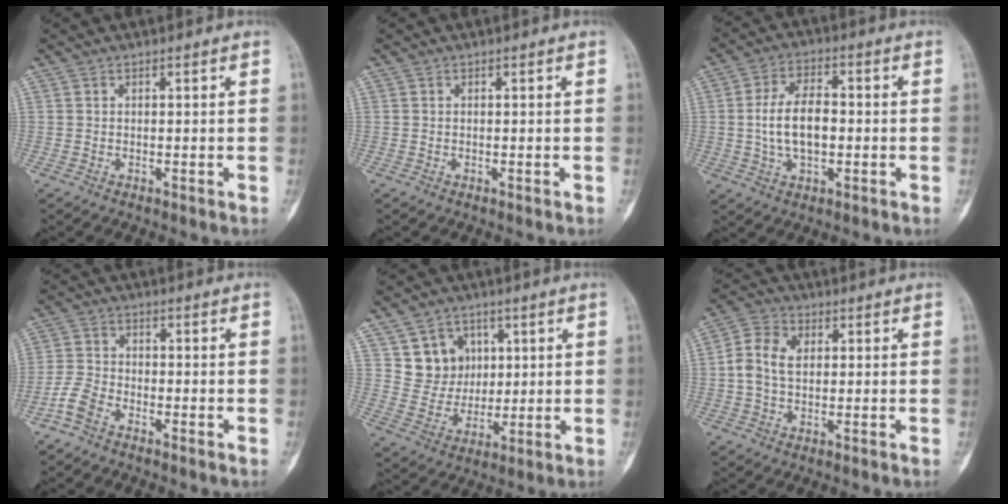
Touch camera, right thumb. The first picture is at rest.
{"total": 0.0}
{"total": 9.8, "force": [-0.4, 5.6, 8.1], "torque": [-0.145, 0.013, -0.008]}
{"total": 4.7, "force": [-3.2, 2.3, 2.5], "torque": [-0.049, 0.014, -0.073]}
{"total": 9.3, "force": [3.6, 8.2, 2.6], "torque": [-0.002, -0.015, 0.070]}
{"total": 6.6, "force": [0.4, 4.6, 4.8], "torque": [-0.102, 0.021, 0.005]}